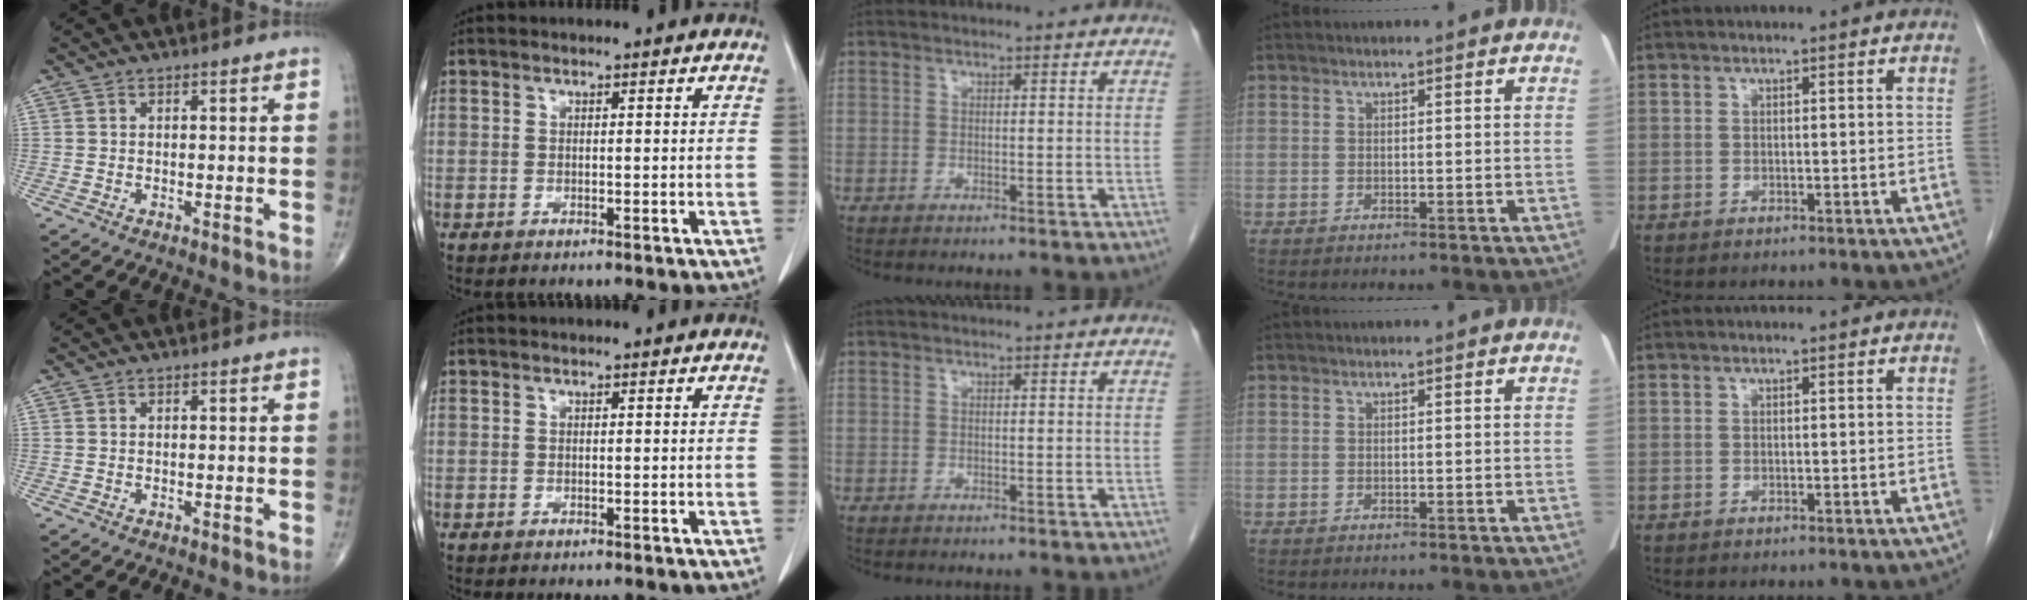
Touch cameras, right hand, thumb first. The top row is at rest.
{}